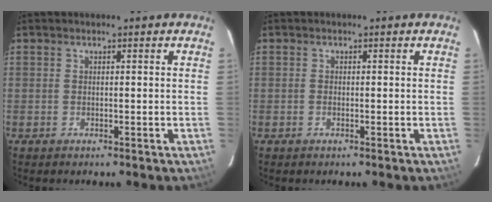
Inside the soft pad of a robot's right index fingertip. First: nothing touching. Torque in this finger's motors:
{"motor_torque": [-0.13, 0.05, -0.04, 0.00]}